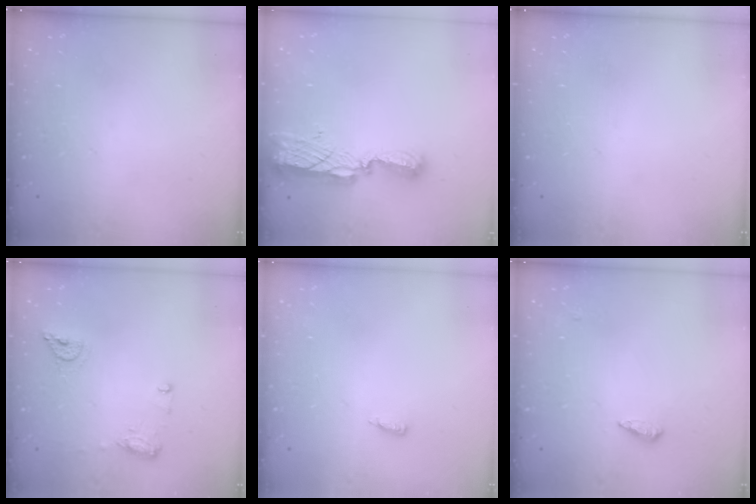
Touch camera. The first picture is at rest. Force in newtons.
{"total": 8.7, "press": 8.6, "slide": 0.8}
{"total": 0.0}
{"total": 9.1, "press": 9.1, "slide": 1.1}
{"total": 4.3, "press": 4.2, "slide": 1.0}
{"total": 3.5, "press": 3.5, "slide": 0.4}